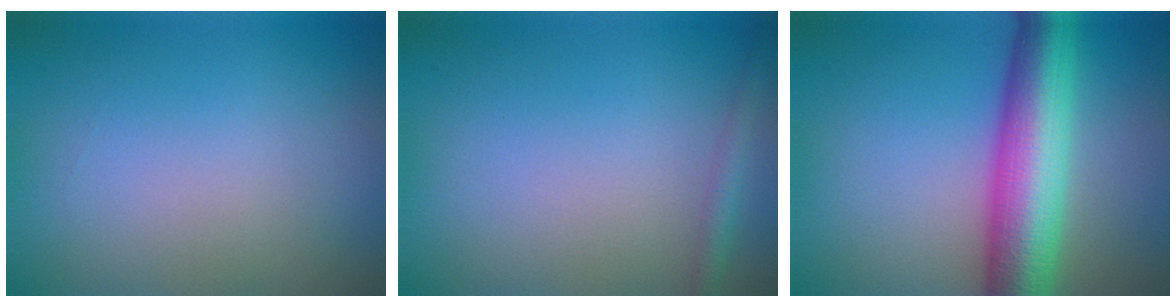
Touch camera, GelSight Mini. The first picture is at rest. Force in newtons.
{"total": 1.3, "press": 1.3, "slide": 0.0}
{"total": 9.3, "press": 9.3, "slide": 0.2}